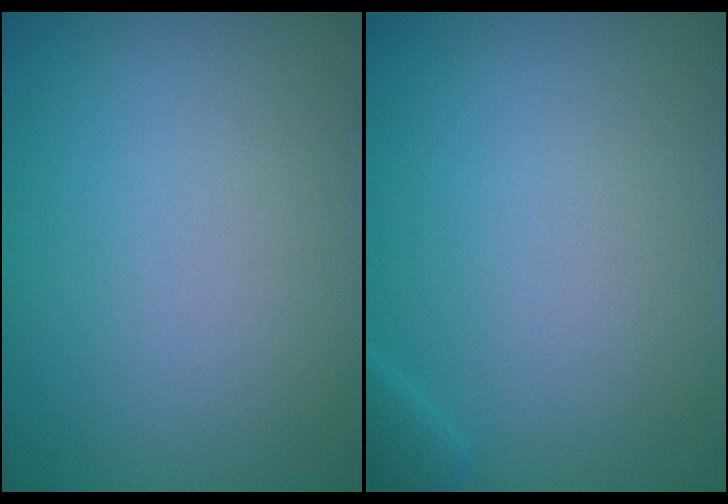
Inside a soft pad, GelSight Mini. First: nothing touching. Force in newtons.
{"total": 1.1, "press": 1.1, "slide": 0.1}